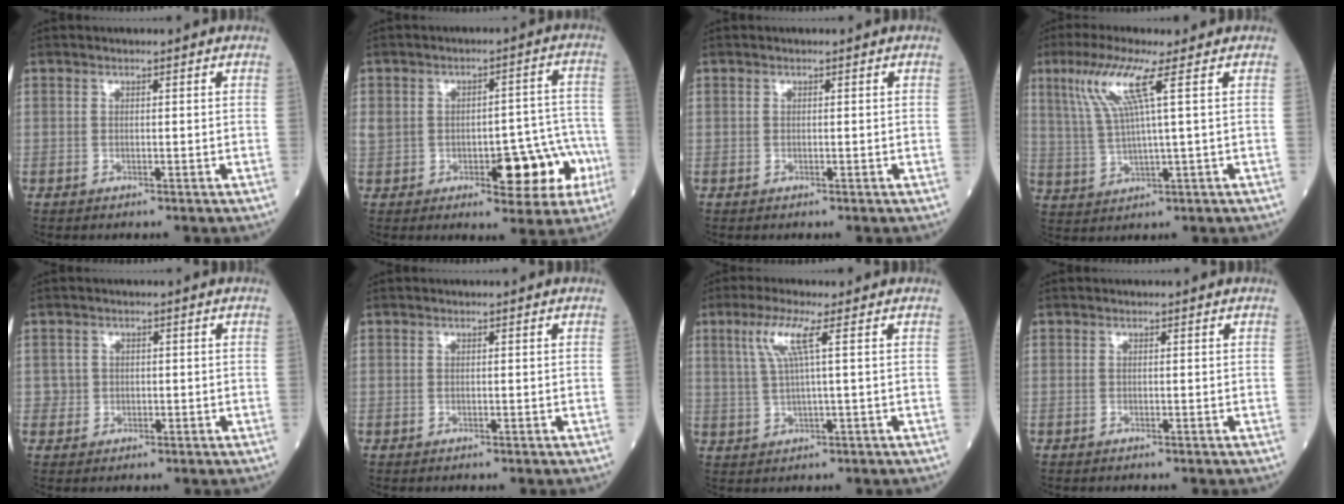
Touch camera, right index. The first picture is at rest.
{"total": 11.5, "force": [-2.8, 5.9, 9.4], "torque": [-0.111, 0.040, -0.019]}
{"total": 0.0}
{"total": 8.3, "force": [3.7, -0.7, 7.4], "torque": [-0.160, 0.008, 0.082]}
{"total": 1.7, "force": [0.1, 1.7, -0.2], "torque": [0.013, 0.007, 0.000]}
{"total": 0.0}
{"total": 5.2, "force": [2.1, -0.5, 4.7], "torque": [-0.102, 0.008, 0.046]}
{"total": 0.0}